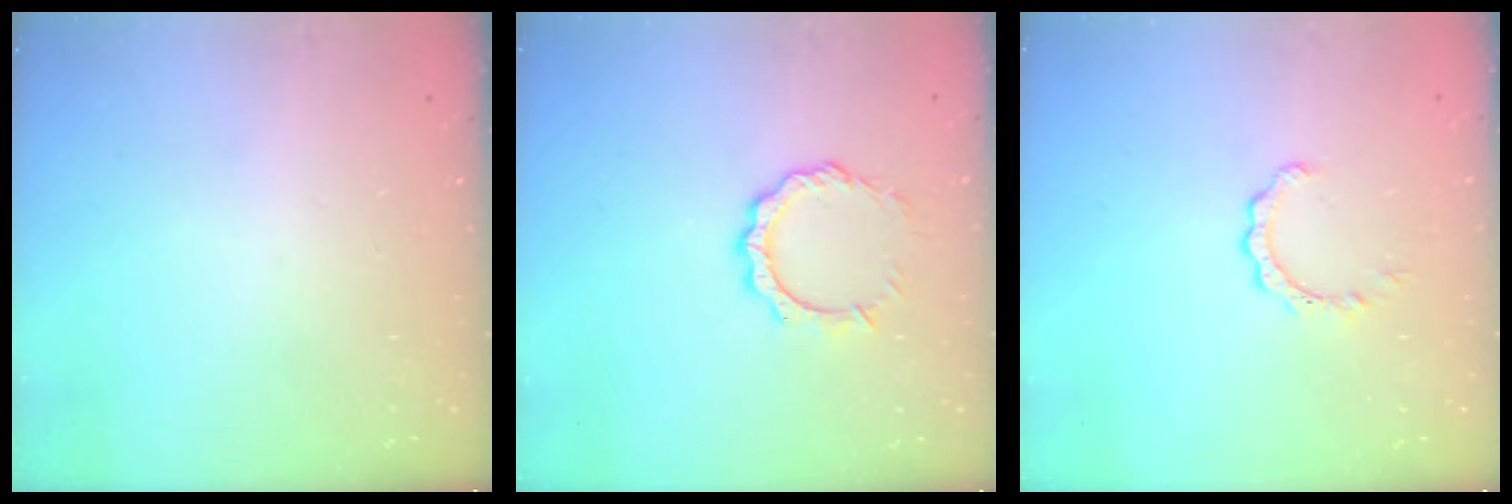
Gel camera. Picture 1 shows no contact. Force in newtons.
{"total": 7.8, "press": 7.8, "slide": 0.6}
{"total": 2.4, "press": 2.4, "slide": 0.3}